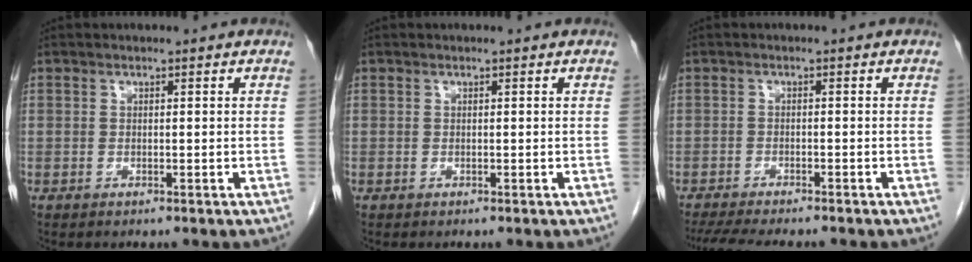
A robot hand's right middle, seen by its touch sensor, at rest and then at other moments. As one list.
[{"total": 0.0}, {"total": 9.8, "force": [-8.5, 1.4, 4.6], "torque": [-0.070, -0.015, -0.125]}]